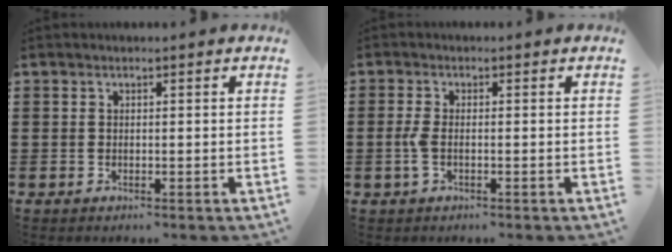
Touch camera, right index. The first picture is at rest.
{"total": 2.6, "force": [-0.5, 1.0, 2.4], "torque": [-0.066, -0.007, -0.017]}